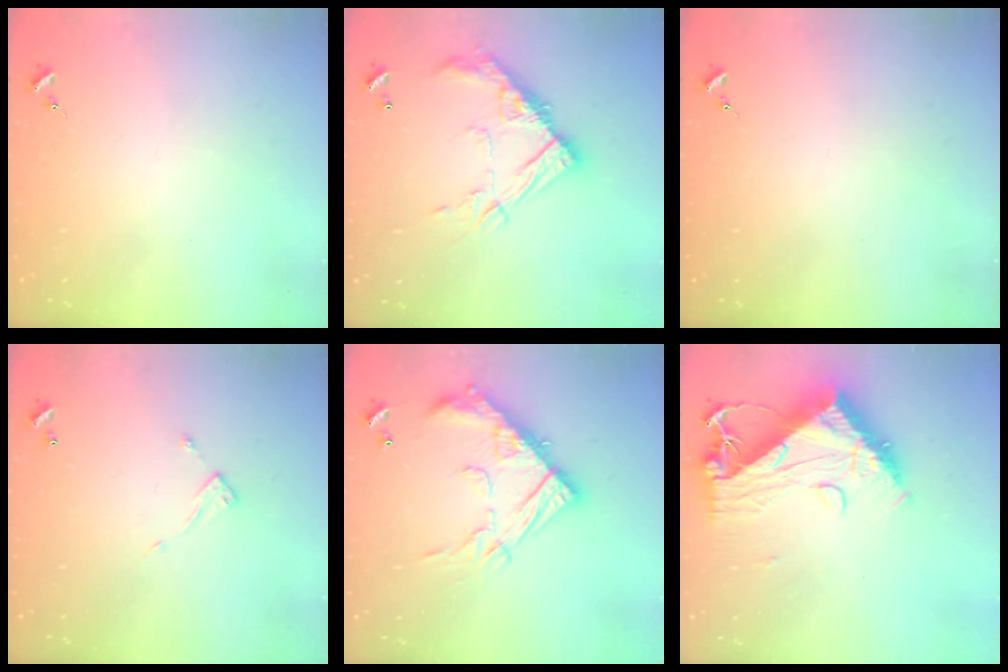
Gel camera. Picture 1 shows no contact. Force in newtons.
{"total": 15.9, "press": 15.9, "slide": 0.8}
{"total": 0.0}
{"total": 4.7, "press": 4.7, "slide": 0.3}
{"total": 21.7, "press": 21.6, "slide": 1.9}
{"total": 15.6, "press": 15.5, "slide": 1.5}